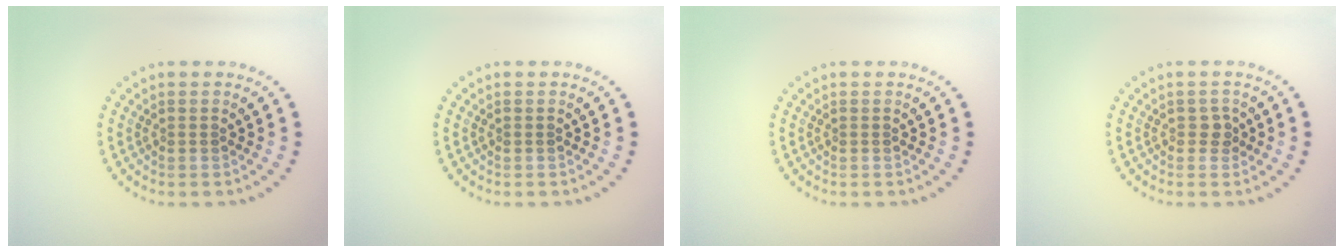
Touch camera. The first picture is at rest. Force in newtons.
{"total": 0.0}
{"total": 0.0}
{"total": 1.1, "press": 1.0, "slide": 0.5}